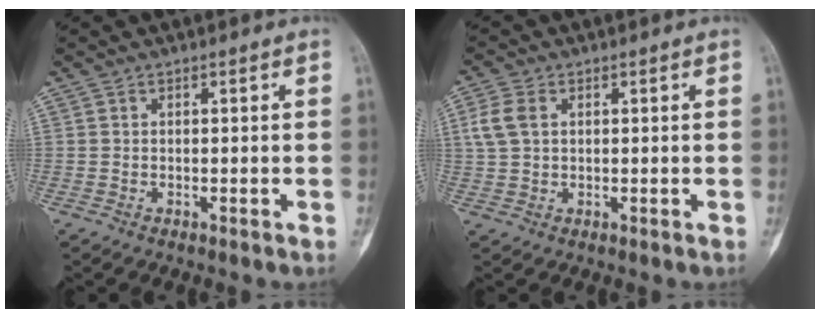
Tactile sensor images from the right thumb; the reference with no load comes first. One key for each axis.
{"total": 4.7, "fx": 1.3, "fy": 3.2, "fz": 3.2, "tx": -0.077, "ty": 0.008, "tz": 0.026}